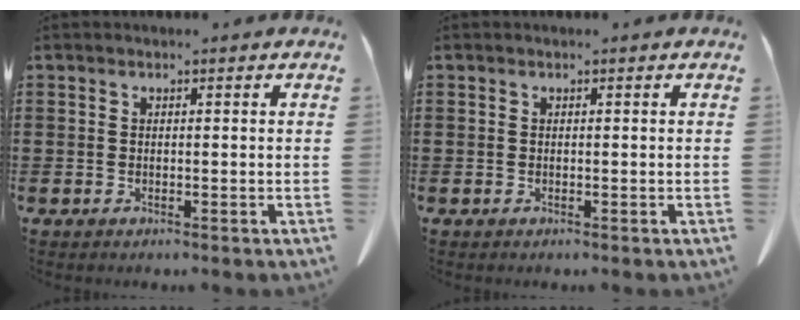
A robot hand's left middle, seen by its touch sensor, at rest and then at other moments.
{"total": 0.0}